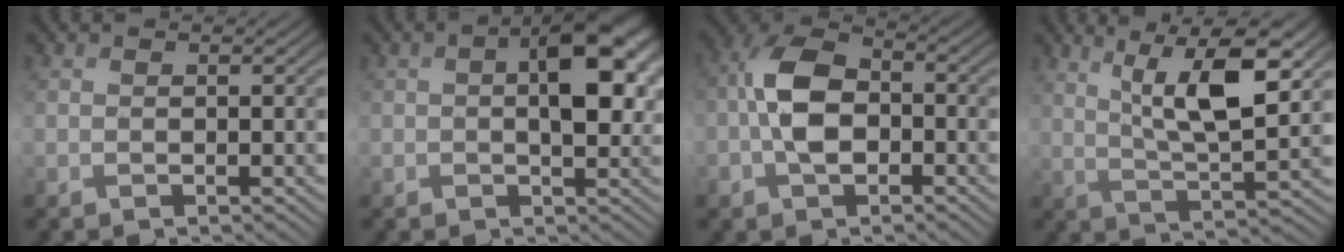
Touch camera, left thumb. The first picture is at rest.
{"total": 7.0, "force": [1.2, 3.5, 6.0], "torque": [-0.086, 0.005, 0.018]}
{"total": 7.9, "force": [-1.5, 4.8, 6.1], "torque": [-0.125, 0.014, -0.041]}
{"total": 10.4, "force": [4.3, 2.9, 9.0], "torque": [-0.164, 0.001, 0.076]}